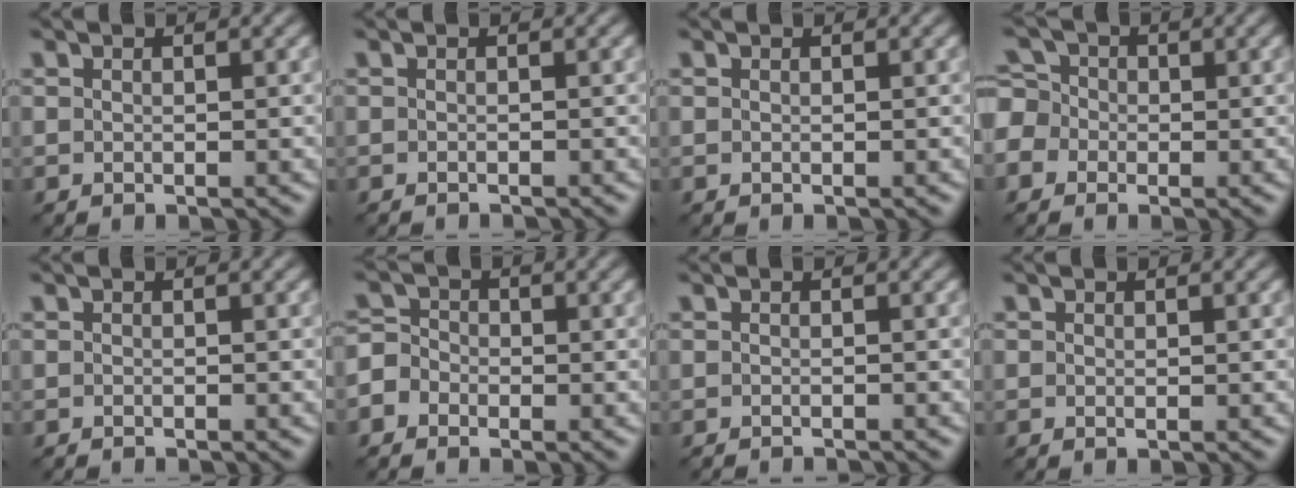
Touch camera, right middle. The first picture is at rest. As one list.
[{"total": 0.8, "force": [-0.8, -0.2, -0.1], "torque": [0.001, -0.004, -0.012]}, {"total": 0.0}, {"total": 4.7, "force": [-1.2, 4.2, 1.8], "torque": [-0.047, 0.024, -0.042]}, {"total": 0.6, "force": [-0.6, -0.2, -0.1], "torque": [0.002, -0.002, -0.010]}, {"total": 3.3, "force": [-1.6, 2.7, 1.0], "torque": [-0.010, 0.011, -0.040]}, {"total": 1.4, "force": [-1.3, -0.2, 0.1], "torque": [0.002, -0.006, -0.018]}, {"total": 0.0}]